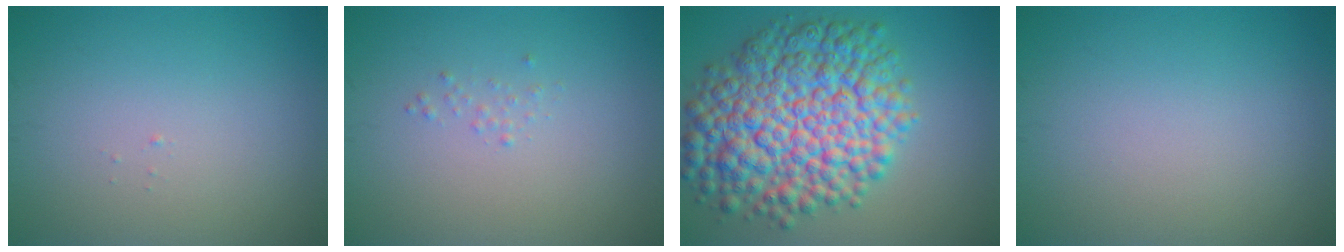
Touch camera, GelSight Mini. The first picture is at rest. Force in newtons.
{"total": 0.5, "press": 0.5, "slide": 0.0}
{"total": 12.3, "press": 12.3, "slide": 0.3}
{"total": 0.0}